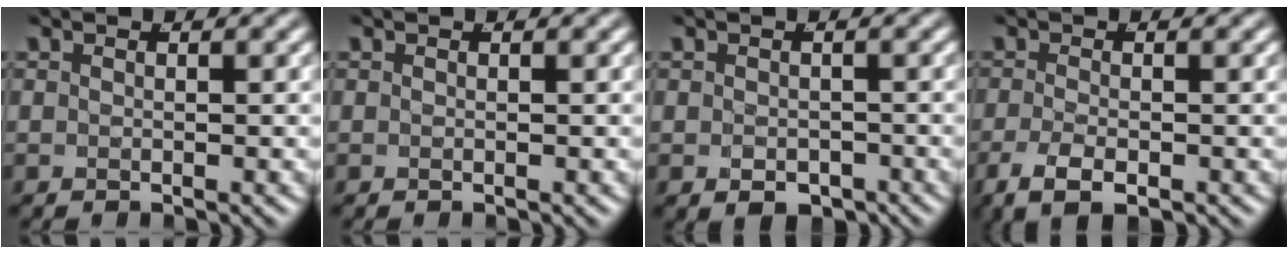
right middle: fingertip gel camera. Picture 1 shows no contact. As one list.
[{"total": 0.0}, {"total": 2.8, "force": [-2.3, 1.2, 1.1], "torque": [-0.013, -0.019, -0.026]}, {"total": 3.6, "force": [-2.1, 1.4, 2.5], "torque": [-0.053, -0.016, -0.024]}]